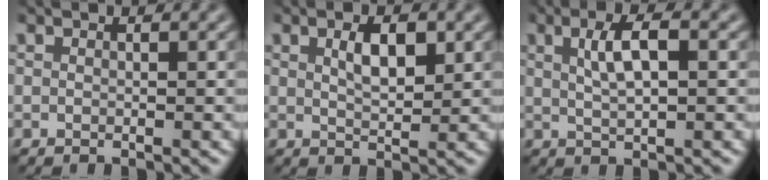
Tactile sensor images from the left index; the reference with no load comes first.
{"total": 2.4, "force": [0.5, 0.9, 2.2], "torque": [-0.038, 0.004, 0.016]}
{"total": 3.2, "force": [0.4, 0.8, 3.0], "torque": [-0.053, 0.010, 0.015]}